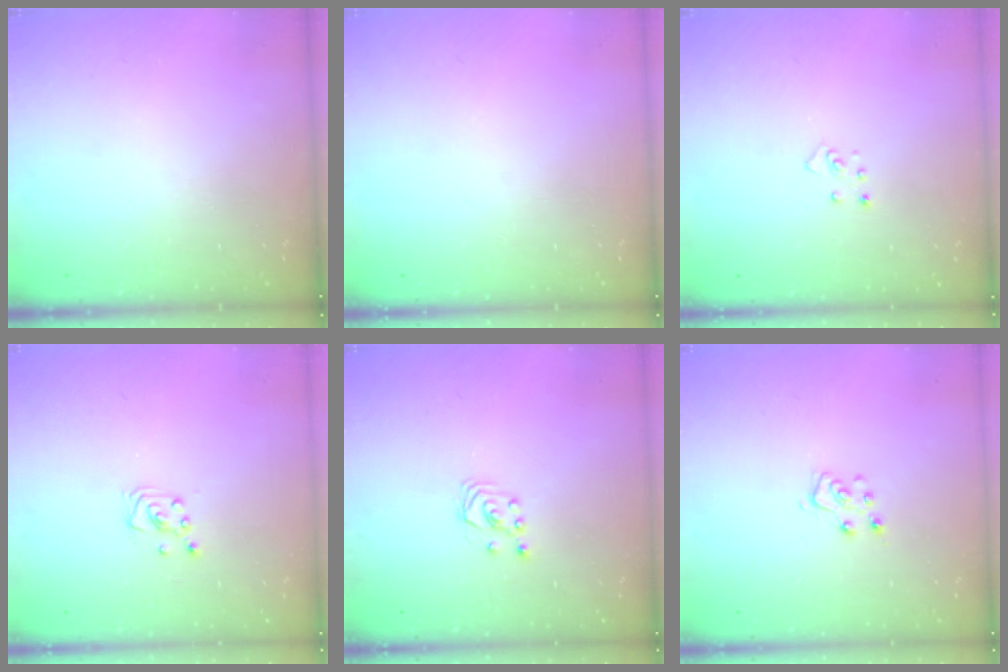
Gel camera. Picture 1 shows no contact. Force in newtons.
{"total": 0.0}
{"total": 3.2, "press": 3.2, "slide": 0.2}
{"total": 2.1, "press": 2.1, "slide": 0.2}
{"total": 1.9, "press": 1.9, "slide": 0.2}
{"total": 5.7, "press": 5.7, "slide": 0.5}